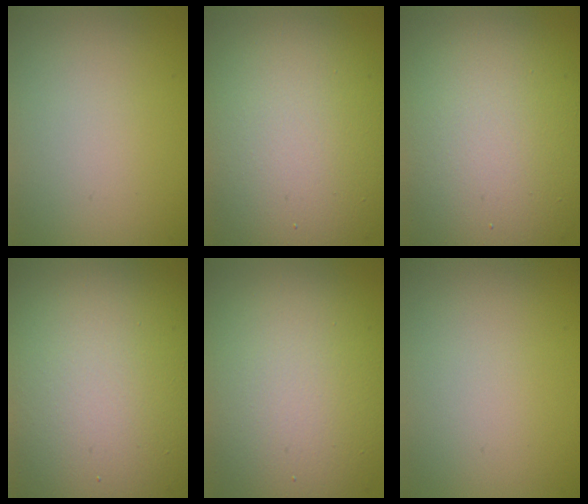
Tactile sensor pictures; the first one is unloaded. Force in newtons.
{"total": 11.7, "press": 11.6, "slide": 1.3}
{"total": 11.7, "press": 11.6, "slide": 1.3}
{"total": 16.9, "press": 16.9, "slide": 1.0}
{"total": 10.6, "press": 10.5, "slide": 0.4}
{"total": 0.0}